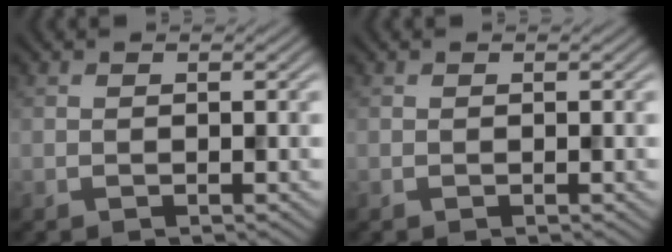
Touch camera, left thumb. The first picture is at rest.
{"total": 0.0}